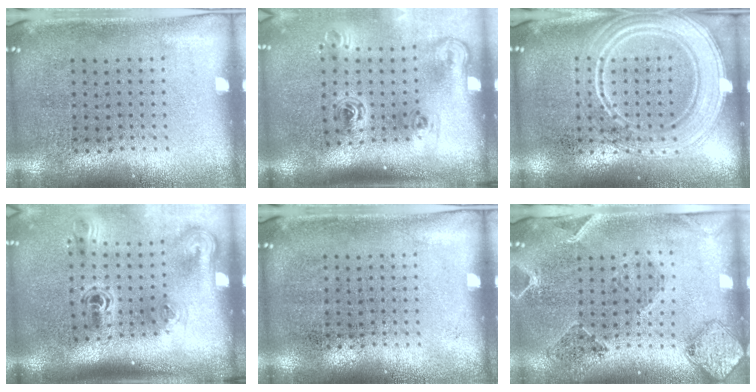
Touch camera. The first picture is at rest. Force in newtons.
{"total": 2.2, "press": 1.4, "slide": 1.7}
{"total": 3.7, "press": 3.6, "slide": 0.6}
{"total": 2.3, "press": 1.5, "slide": 1.8}
{"total": 0.0}
{"total": 0.6, "press": 0.5, "slide": 0.3}